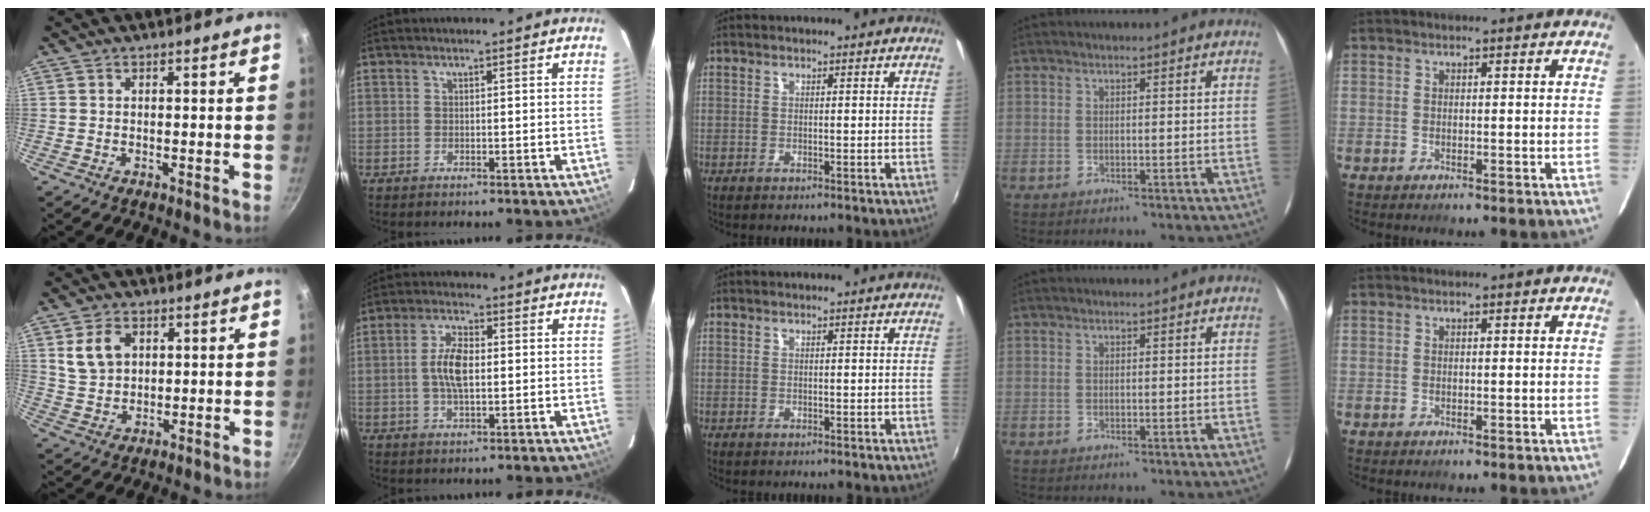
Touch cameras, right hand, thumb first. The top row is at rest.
{"thumb": {"total": 7.2, "force": [2.4, 5.2, 4.3], "torque": [-0.065, -0.005, 0.048]}, "index": {"total": 6.7, "force": [0.0, 3.0, 6.0], "torque": [-0.115, 0.007, 0.000]}}